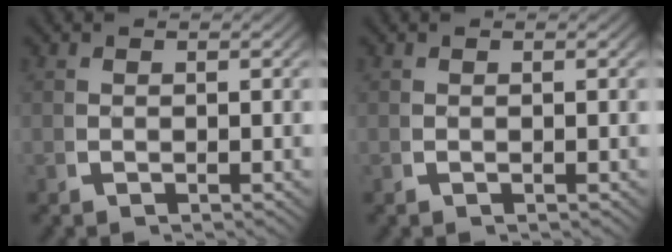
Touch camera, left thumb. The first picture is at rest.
{"total": 0.0}